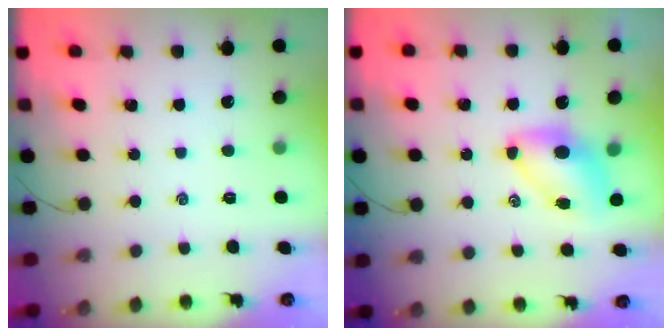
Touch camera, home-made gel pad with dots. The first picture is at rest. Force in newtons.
{"total": 7.2, "press": 7.1, "slide": 0.9}